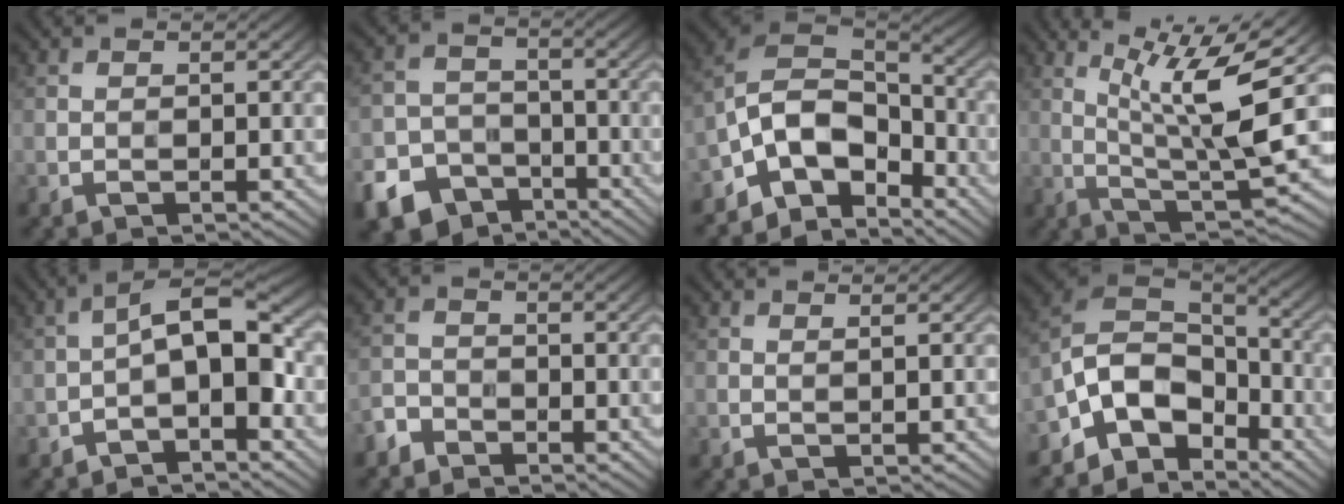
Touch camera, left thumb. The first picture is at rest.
{"total": 9.9, "force": [-6.7, 6.5, 3.4], "torque": [-0.085, -0.026, -0.106]}
{"total": 11.4, "force": [-6.5, 6.7, 6.6], "torque": [-0.152, -0.011, -0.121]}
{"total": 11.1, "force": [4.1, 1.7, 10.2], "torque": [-0.177, 0.013, 0.077]}
{"total": 7.5, "force": [-2.3, 2.7, 6.6], "torque": [-0.098, 0.009, -0.038]}
{"total": 2.9, "force": [-2.6, 1.1, 0.4], "torque": [-0.009, -0.009, -0.061]}
{"total": 1.1, "force": [0.9, 0.0, 0.6], "torque": [-0.010, 0.003, 0.010]}
{"total": 10.6, "force": [-5.9, 6.9, 5.6], "torque": [-0.142, -0.007, -0.109]}